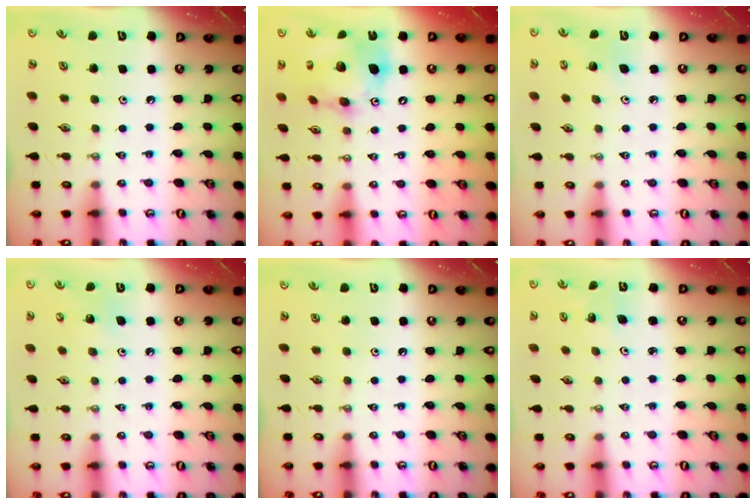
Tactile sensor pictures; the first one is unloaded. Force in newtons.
{"total": 17.4, "press": 17.3, "slide": 2.2}
{"total": 5.0, "press": 4.7, "slide": 1.7}
{"total": 4.7, "press": 4.6, "slide": 0.4}
{"total": 0.0}
{"total": 1.5, "press": 1.5, "slide": 0.1}